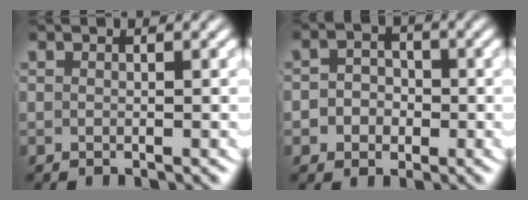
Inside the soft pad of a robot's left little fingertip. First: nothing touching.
{"total": 4.4, "force": [-1.3, 3.9, 1.3], "torque": [-0.026, -0.008, -0.028]}